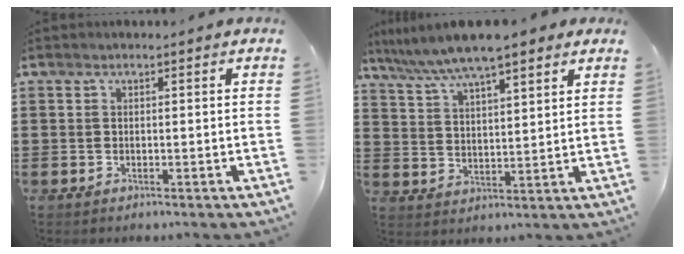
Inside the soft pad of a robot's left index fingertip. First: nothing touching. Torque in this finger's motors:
{"motor_torque": [1.04, -1.10, 1.05, 0.21]}